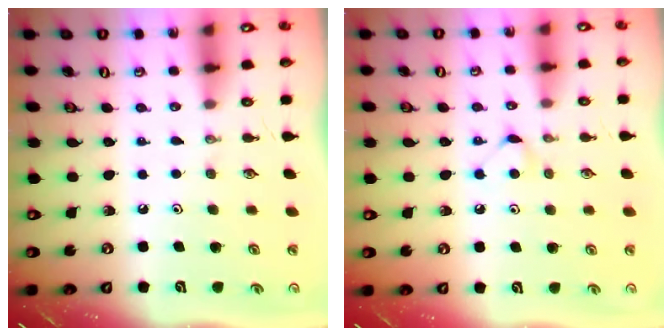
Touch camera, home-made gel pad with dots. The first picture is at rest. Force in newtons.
{"total": 4.4, "press": 4.4, "slide": 0.6}